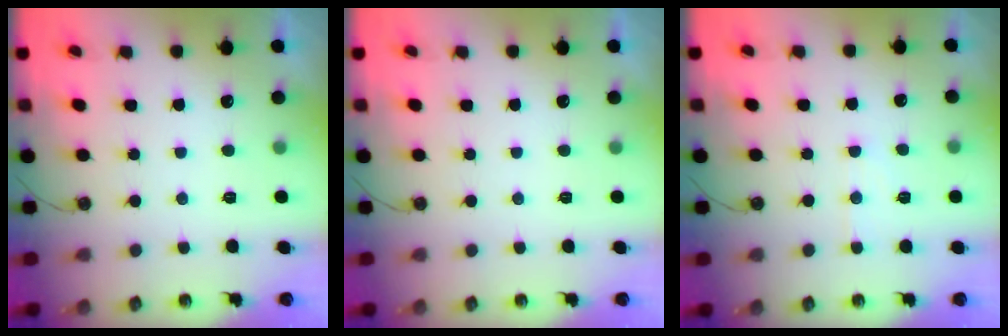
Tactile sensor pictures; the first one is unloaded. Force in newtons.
{"total": 0.0}
{"total": 5.4, "press": 5.4, "slide": 0.5}